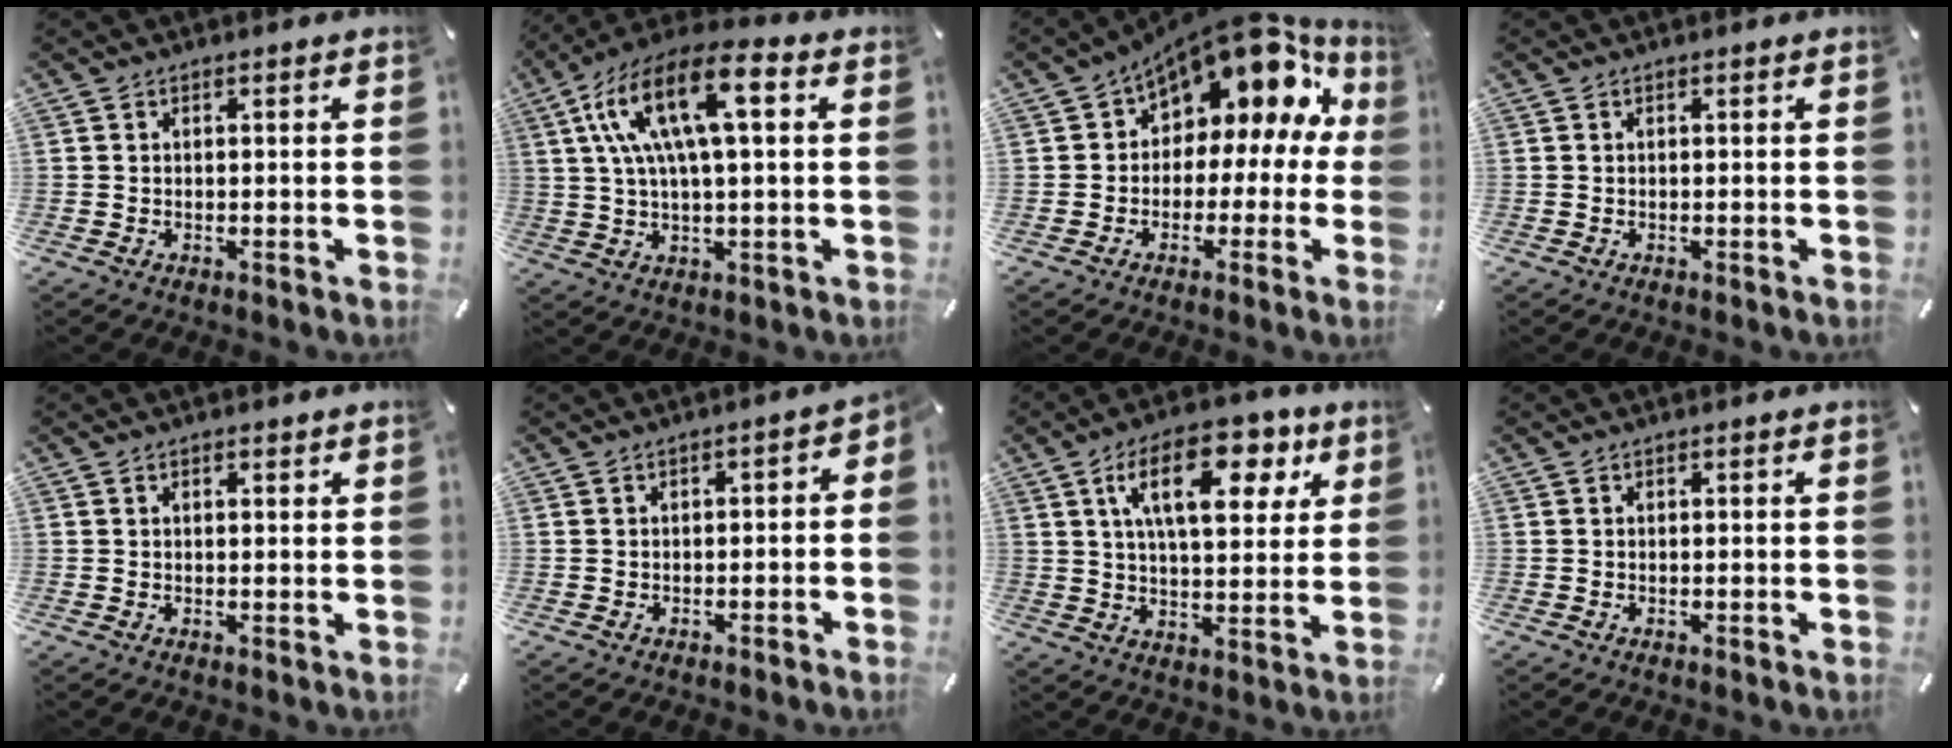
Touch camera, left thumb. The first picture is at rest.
{"total": 15.9, "force": [5.0, 6.1, 13.9], "torque": [-0.292, 0.000, 0.082]}
{"total": 12.4, "force": [7.9, 7.0, 6.6], "torque": [-0.096, -0.071, 0.130]}
{"total": 0.0}
{"total": 1.0, "force": [0.7, 0.5, 0.4], "torque": [-0.010, 0.004, 0.011]}
{"total": 2.7, "force": [-1.7, 1.4, 1.6], "torque": [-0.027, 0.014, -0.032]}
{"total": 17.1, "force": [8.0, 8.4, 12.5], "torque": [-0.196, -0.011, 0.130]}
{"total": 0.0}